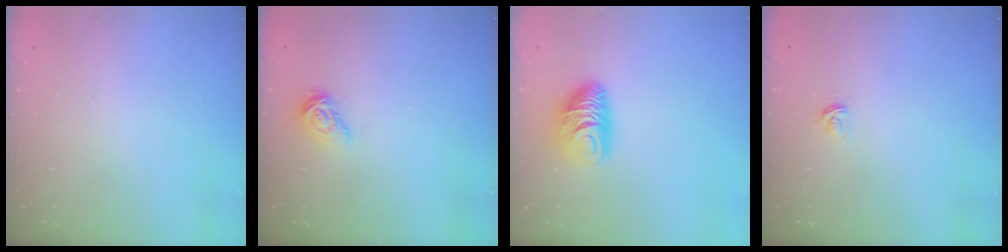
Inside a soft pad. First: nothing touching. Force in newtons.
{"total": 6.4, "press": 6.4, "slide": 0.5}
{"total": 9.0, "press": 9.0, "slide": 0.6}
{"total": 2.9, "press": 2.9, "slide": 0.4}